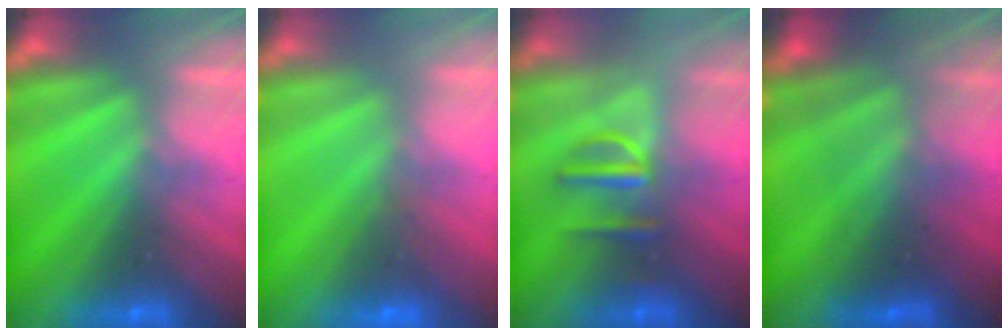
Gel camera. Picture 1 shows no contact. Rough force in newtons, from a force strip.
{"total": 4.8}
{"total": 2.8}
{"total": 4.9}